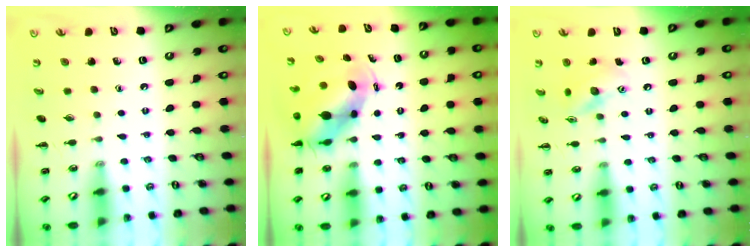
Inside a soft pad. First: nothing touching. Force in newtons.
{"total": 5.8, "press": 5.6, "slide": 1.5}
{"total": 12.0, "press": 11.9, "slide": 1.8}